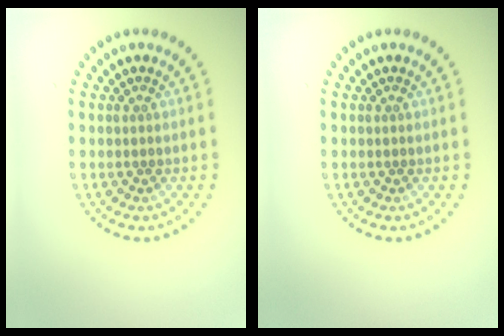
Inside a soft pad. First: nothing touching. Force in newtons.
{"total": 0.0}